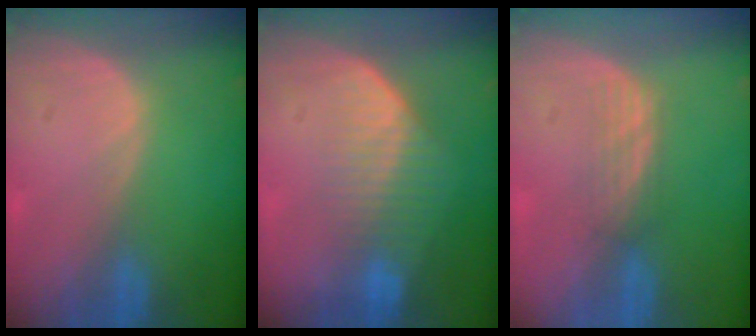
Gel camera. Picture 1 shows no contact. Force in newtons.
{"total": 7.4, "press": 6.3, "slide": 3.9}
{"total": 3.0, "press": 2.6, "slide": 1.5}